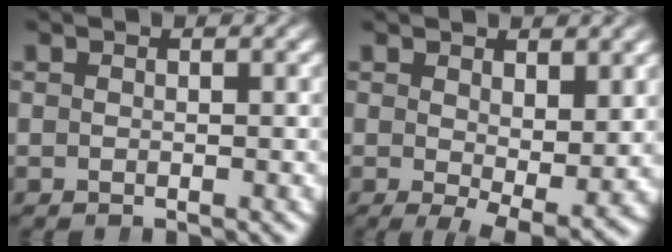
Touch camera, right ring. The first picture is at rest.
{"total": 4.1, "force": [-1.5, 1.7, 3.5], "torque": [-0.051, -0.043, -0.005]}